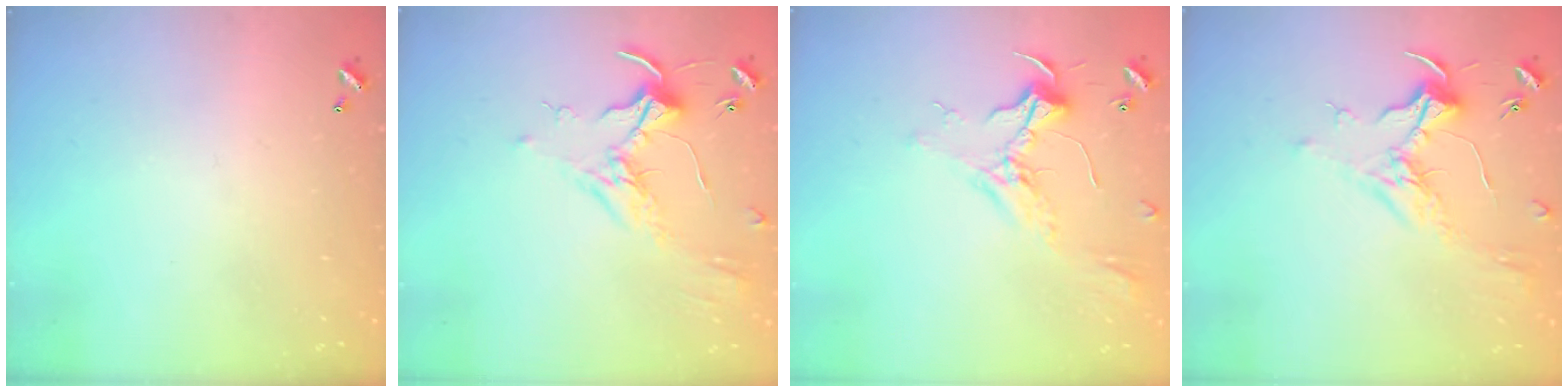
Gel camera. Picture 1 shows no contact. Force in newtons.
{"total": 1.7, "press": 1.6, "slide": 0.5}
{"total": 2.3, "press": 2.2, "slide": 0.7}
{"total": 1.9, "press": 1.7, "slide": 0.7}